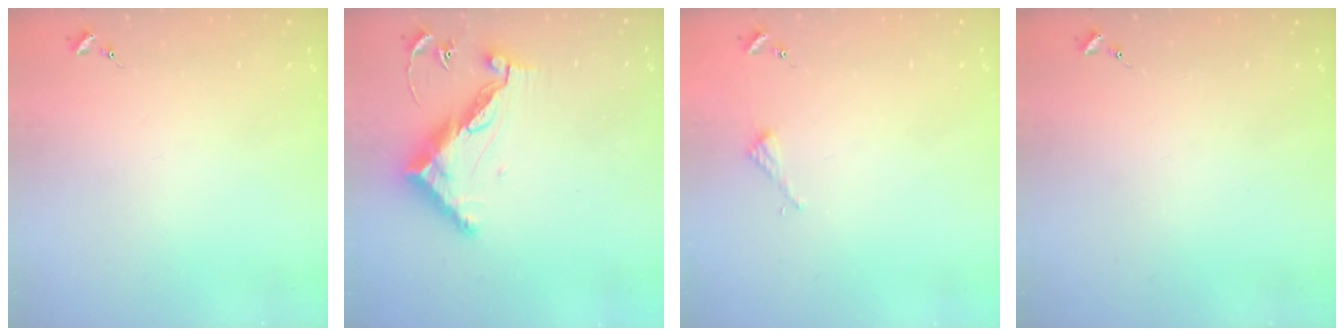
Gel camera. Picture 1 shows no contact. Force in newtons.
{"total": 12.8, "press": 12.8, "slide": 0.5}
{"total": 2.2, "press": 2.2, "slide": 0.2}
{"total": 0.0}